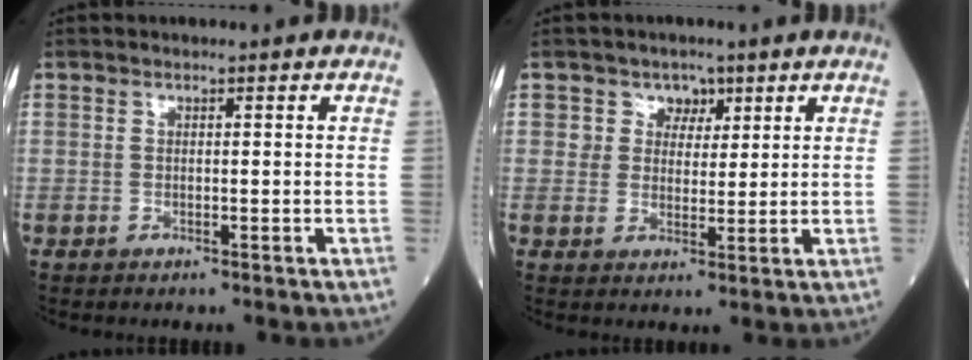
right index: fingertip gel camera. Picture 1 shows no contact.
{"total": 3.8, "force": [1.9, 3.3, 0.4], "torque": [0.006, 0.001, 0.026]}